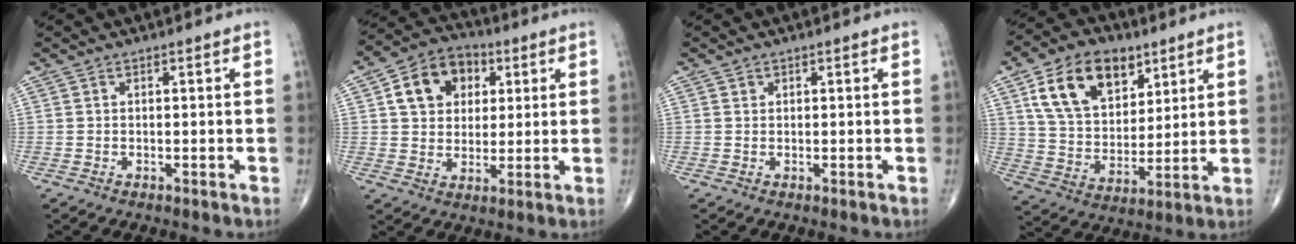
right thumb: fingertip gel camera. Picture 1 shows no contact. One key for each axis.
{"total": 12.0, "fx": 3.7, "fy": 9.3, "fz": 6.7, "tx": -0.079, "ty": 0.000, "tz": 0.056}
{"total": 0.6, "fx": 0.3, "fy": 0.5, "fz": 0.1, "tx": 0.003, "ty": 0.000, "tz": 0.004}
{"total": 17.1, "fx": 8.2, "fy": 11.0, "fz": 10.3, "tx": -0.148, "ty": -0.026, "tz": 0.153}